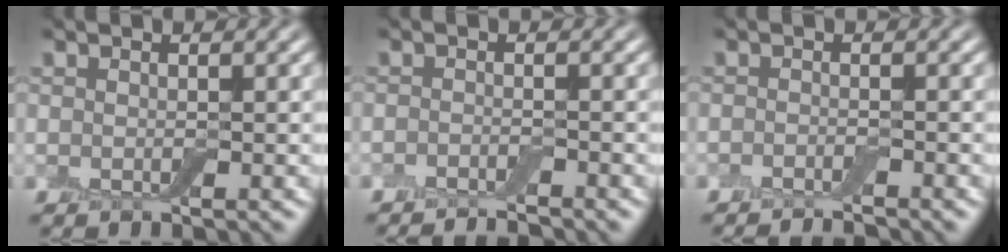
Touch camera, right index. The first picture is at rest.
{"total": 2.6, "force": [-2.4, 0.3, 1.0], "torque": [-0.010, 0.001, -0.039]}
{"total": 2.2, "force": [-2.0, 0.2, 0.9], "torque": [-0.009, 0.001, -0.032]}